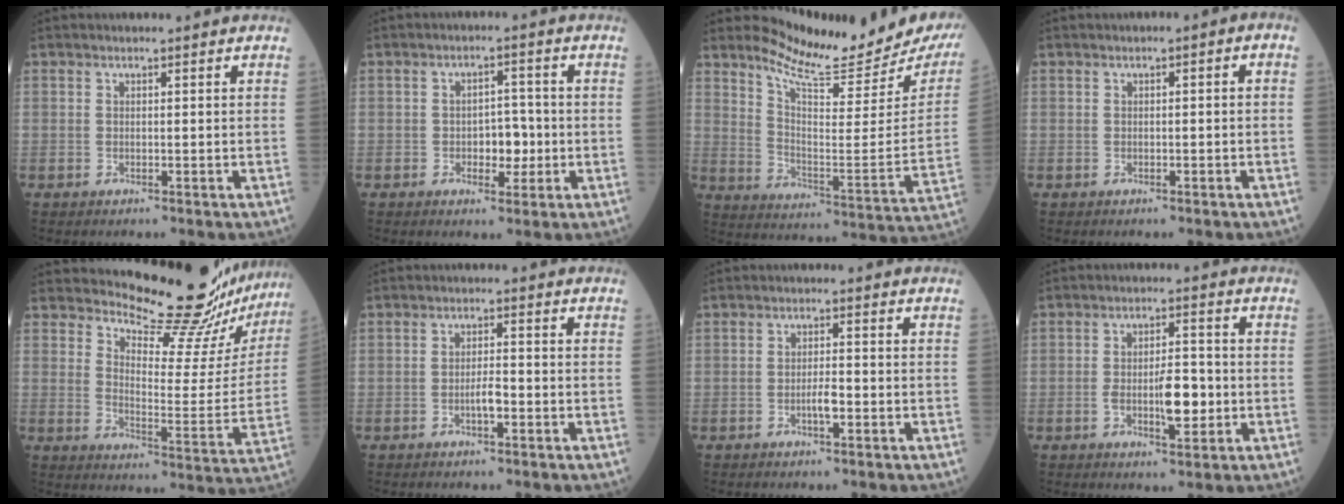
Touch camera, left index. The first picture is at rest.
{"total": 4.1, "force": [-1.1, 2.4, 3.1], "torque": [-0.038, 0.003, -0.016]}
{"total": 18.6, "force": [17.5, 1.0, 6.2], "torque": [-0.103, -0.112, 0.234]}
{"total": 1.3, "force": [-0.3, 0.5, 1.2], "torque": [-0.013, 0.006, -0.007]}
{"total": 18.4, "force": [17.7, 1.6, 4.8], "torque": [-0.065, -0.113, 0.213]}
{"total": 2.3, "force": [-1.2, 0.4, 1.9], "torque": [-0.031, -0.001, -0.022]}
{"total": 2.1, "force": [-1.0, 0.4, 1.8], "torque": [-0.031, -0.002, -0.019]}
{"total": 6.1, "force": [-1.5, 1.9, 5.7], "torque": [-0.095, -0.002, -0.025]}